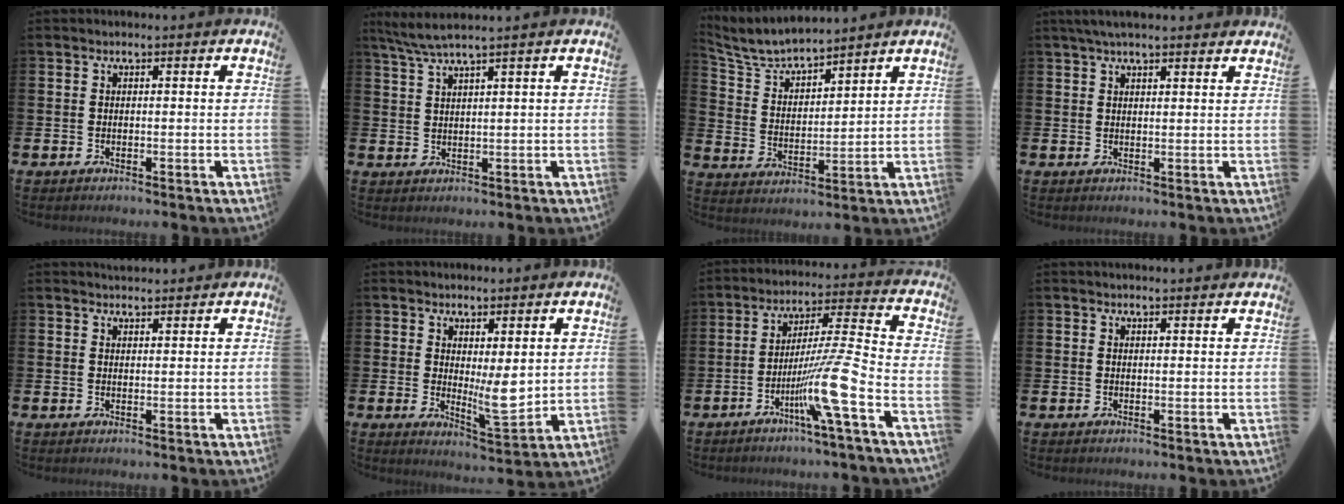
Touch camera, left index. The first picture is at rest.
{"total": 3.9, "force": [3.3, -0.5, 2.1], "torque": [-0.054, -0.006, 0.060]}
{"total": 5.8, "force": [5.6, 0.7, 1.1], "torque": [-0.052, -0.037, 0.098]}
{"total": 3.5, "force": [3.0, 0.6, 1.6], "torque": [-0.035, -0.002, 0.055]}
{"total": 2.2, "force": [2.2, 0.4, -0.1], "torque": [-0.004, -0.008, 0.041]}
{"total": 5.2, "force": [2.1, 1.9, 4.4], "torque": [-0.058, -0.029, 0.035]}
{"total": 9.8, "force": [-4.7, -1.3, 8.5], "torque": [-0.156, -0.018, -0.094]}
{"total": 1.3, "force": [1.3, -0.1, 0.1], "torque": [0.009, -0.008, 0.022]}